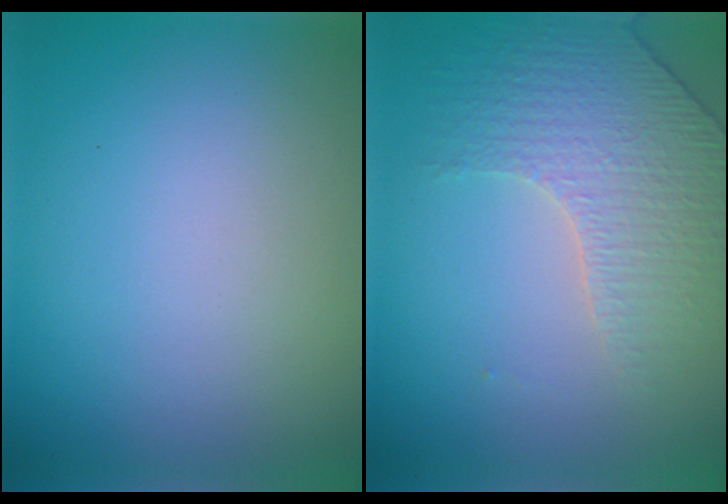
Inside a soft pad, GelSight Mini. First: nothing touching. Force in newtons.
{"total": 3.9, "press": 3.2, "slide": 2.2}